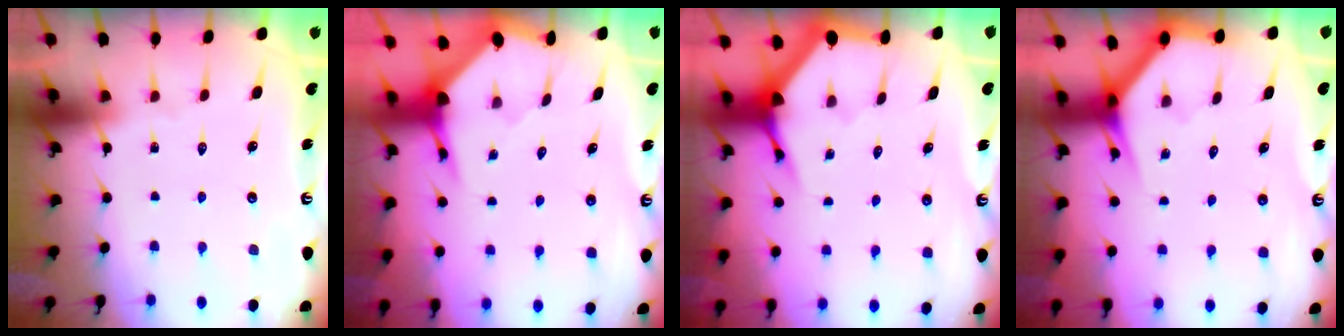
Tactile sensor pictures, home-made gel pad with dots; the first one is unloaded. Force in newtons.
{"total": 3.4, "press": 3.4, "slide": 0.4}
{"total": 3.8, "press": 3.8, "slide": 0.4}
{"total": 3.5, "press": 3.5, "slide": 0.3}